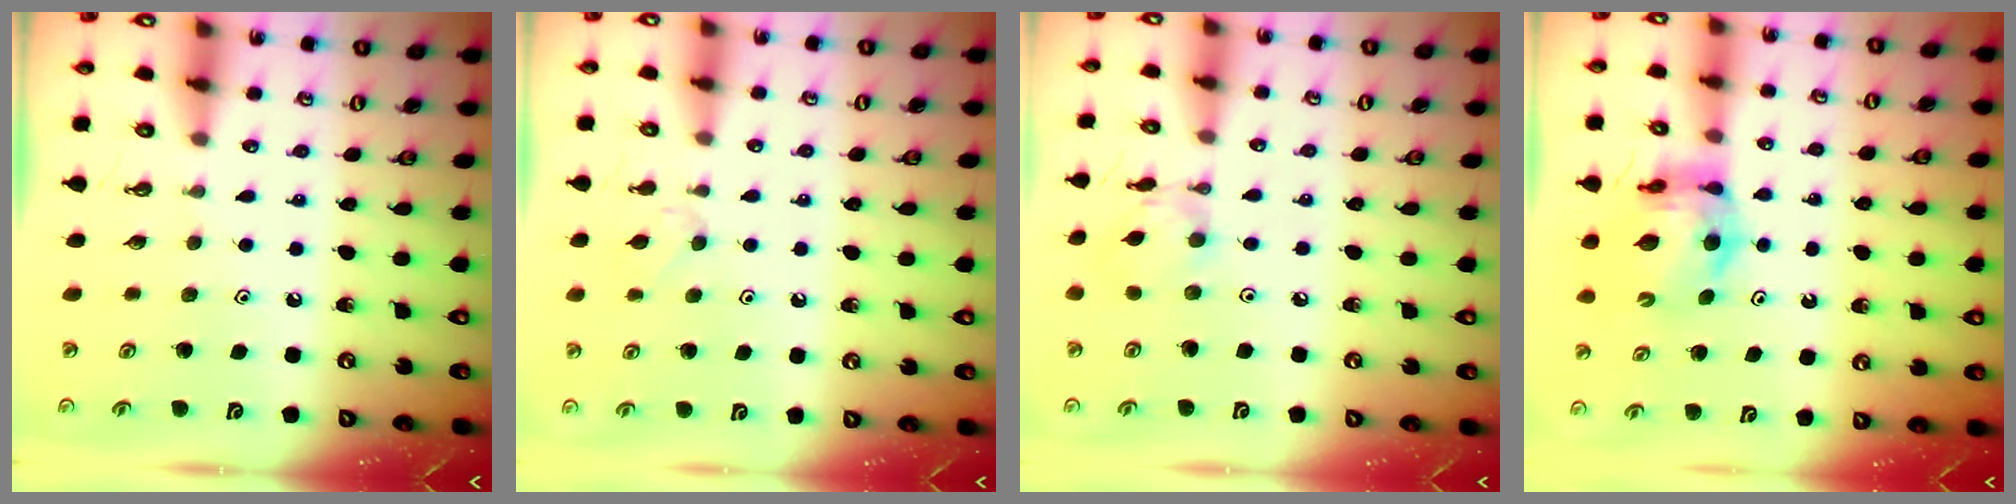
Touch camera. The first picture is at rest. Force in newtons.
{"total": 3.0, "press": 3.0, "slide": 0.5}
{"total": 4.6, "press": 4.5, "slide": 0.3}
{"total": 11.4, "press": 11.3, "slide": 1.3}